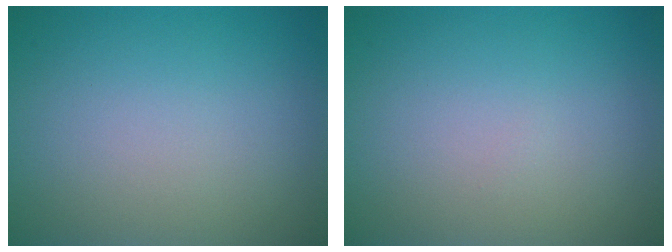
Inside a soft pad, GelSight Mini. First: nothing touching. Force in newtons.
{"total": 0.0}